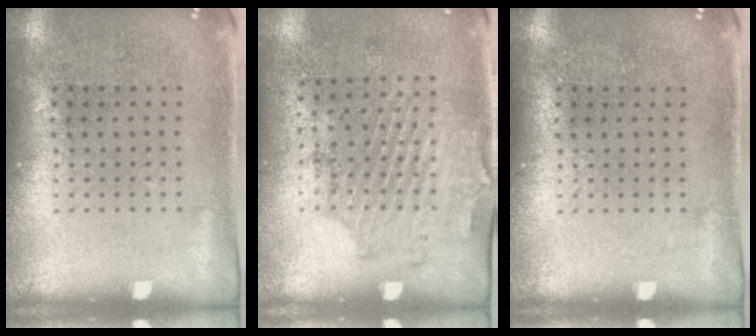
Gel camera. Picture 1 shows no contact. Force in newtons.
{"total": 1.7, "press": 1.2, "slide": 1.1}
{"total": 0.0}